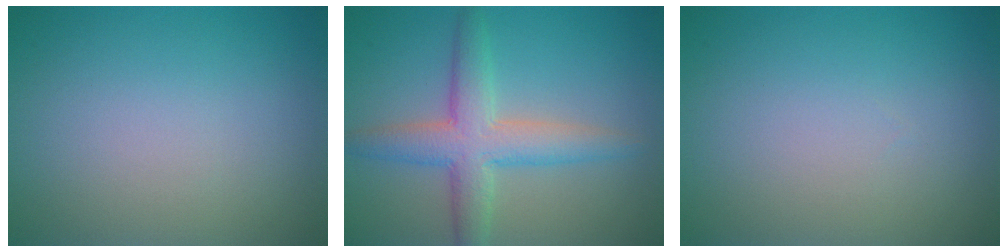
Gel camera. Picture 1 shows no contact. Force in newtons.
{"total": 5.0, "press": 5.0, "slide": 0.3}
{"total": 0.0}